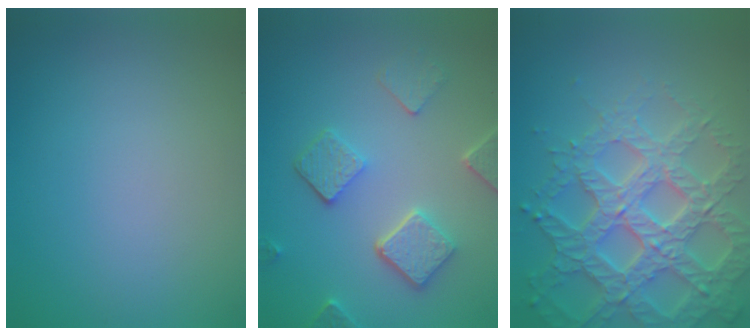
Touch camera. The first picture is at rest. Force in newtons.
{"total": 4.8, "press": 3.7, "slide": 3.0}
{"total": 7.0, "press": 6.7, "slide": 1.8}